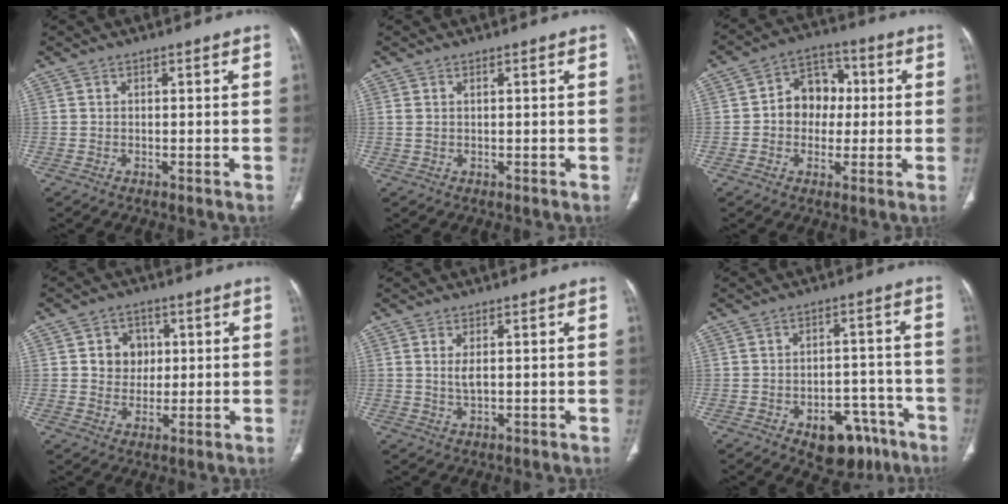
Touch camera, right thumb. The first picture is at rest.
{"total": 1.1, "force": [0.5, 0.5, 0.8], "torque": [-0.025, 0.012, 0.019]}
{"total": 9.7, "force": [0.4, 7.8, 5.8], "torque": [-0.047, 0.025, -0.002]}
{"total": 6.3, "force": [1.3, 5.6, 2.7], "torque": [-0.007, 0.001, 0.020]}
{"total": 2.5, "force": [0.6, 1.0, 2.2], "torque": [-0.048, -0.005, 0.017]}
{"total": 11.5, "force": [-6.6, 6.9, 6.4], "torque": [-0.046, 0.050, -0.082]}